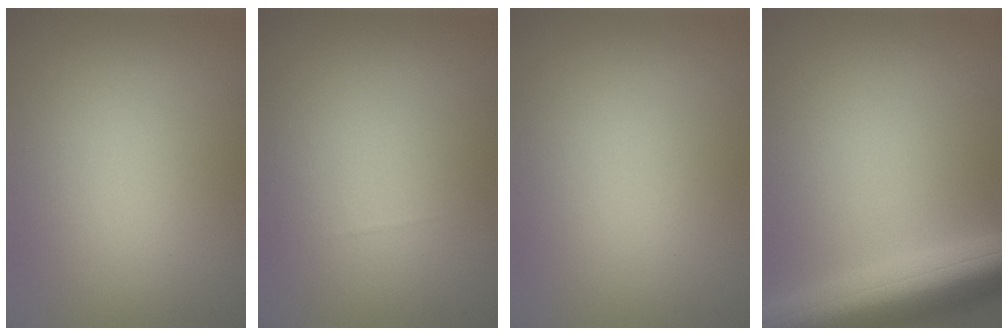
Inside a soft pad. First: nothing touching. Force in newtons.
{"total": 0.0}
{"total": 0.0}
{"total": 9.4, "press": 9.4, "slide": 0.5}